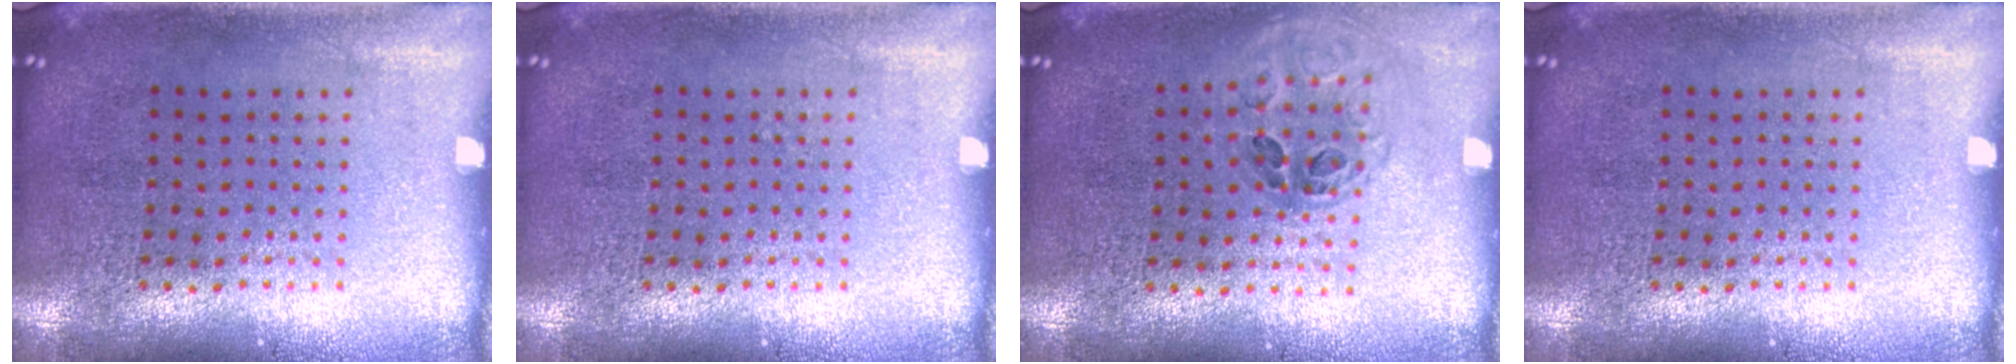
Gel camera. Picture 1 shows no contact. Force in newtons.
{"total": 0.0}
{"total": 1.1, "press": 1.0, "slide": 0.4}
{"total": 0.0}